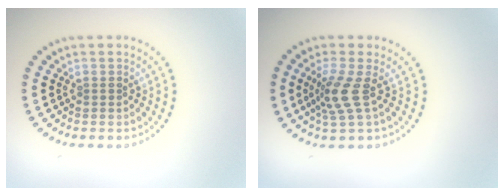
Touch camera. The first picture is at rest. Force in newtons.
{"total": 2.8, "press": 1.9, "slide": 2.0}